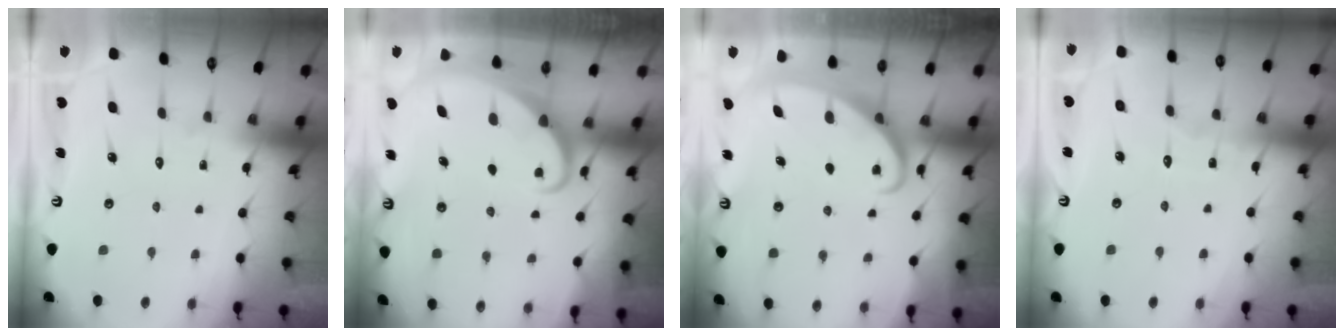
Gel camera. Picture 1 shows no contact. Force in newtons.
{"total": 2.6, "press": 2.6, "slide": 0.2}
{"total": 2.6, "press": 2.6, "slide": 0.3}
{"total": 3.4, "press": 3.4, "slide": 0.3}